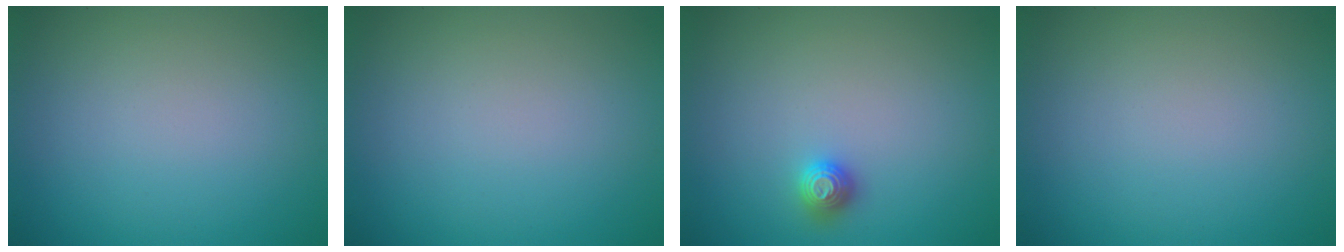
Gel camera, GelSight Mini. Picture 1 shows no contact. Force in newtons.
{"total": 0.0}
{"total": 1.2, "press": 1.1, "slide": 0.2}
{"total": 0.0}